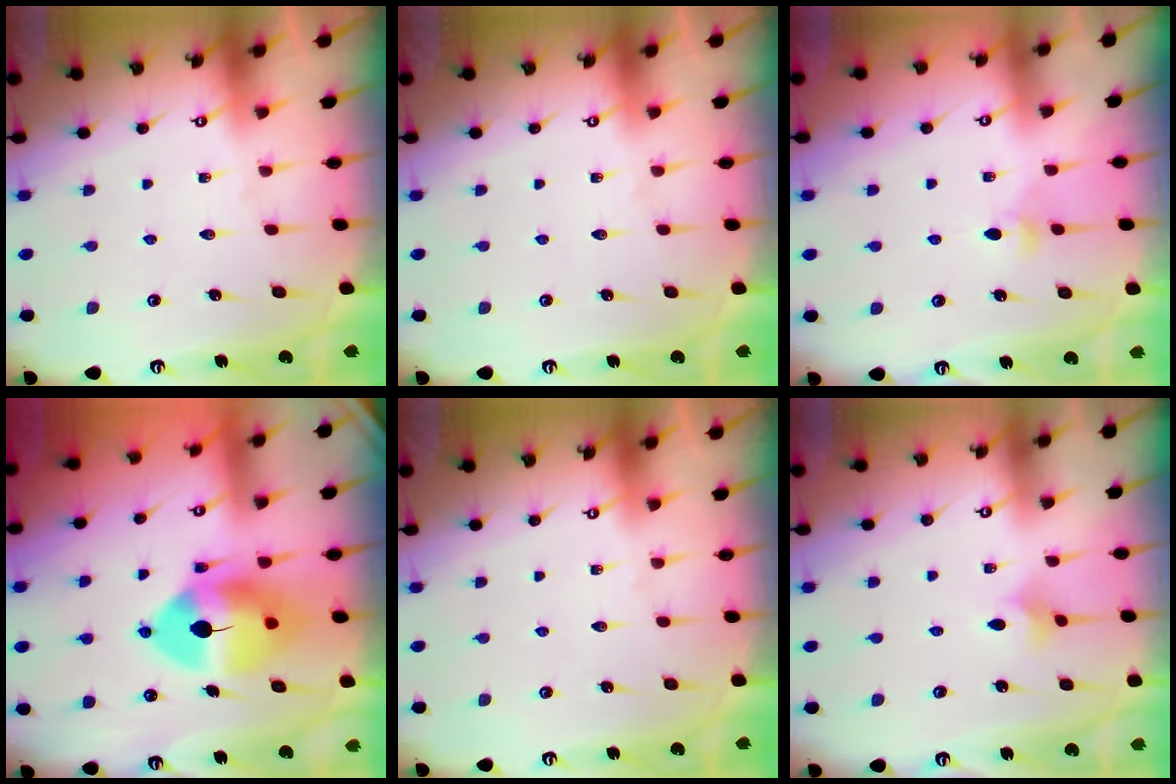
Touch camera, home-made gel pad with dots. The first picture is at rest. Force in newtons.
{"total": 0.0}
{"total": 3.4, "press": 3.3, "slide": 0.8}
{"total": 14.5, "press": 14.2, "slide": 2.6}
{"total": 0.0}
{"total": 3.3, "press": 3.2, "slide": 0.6}